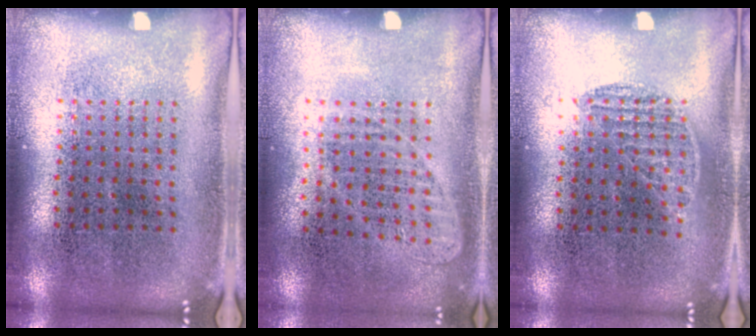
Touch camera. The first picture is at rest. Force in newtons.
{"total": 1.0, "press": 0.9, "slide": 0.4}
{"total": 0.8, "press": 0.7, "slide": 0.5}